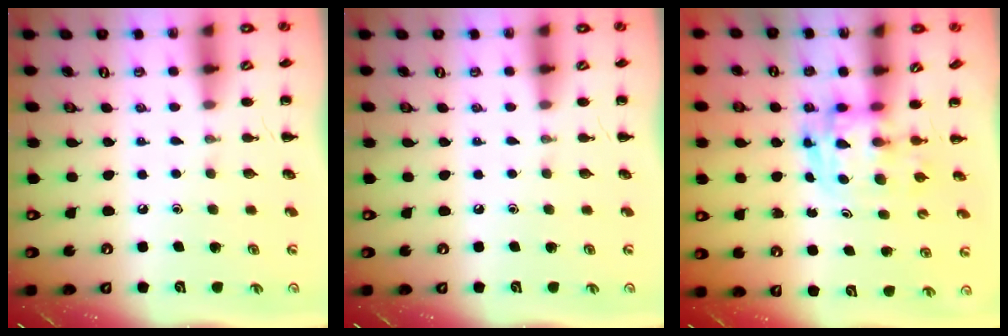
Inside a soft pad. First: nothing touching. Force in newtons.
{"total": 0.0}
{"total": 3.5, "press": 3.5, "slide": 0.6}